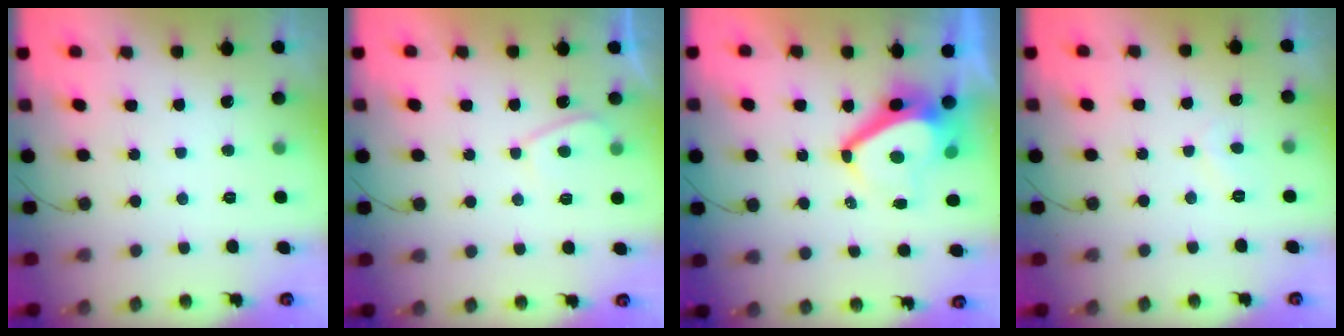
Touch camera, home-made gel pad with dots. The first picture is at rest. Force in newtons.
{"total": 2.8, "press": 2.8, "slide": 0.7}
{"total": 7.9, "press": 7.9, "slide": 0.7}
{"total": 2.1, "press": 2.1, "slide": 0.3}